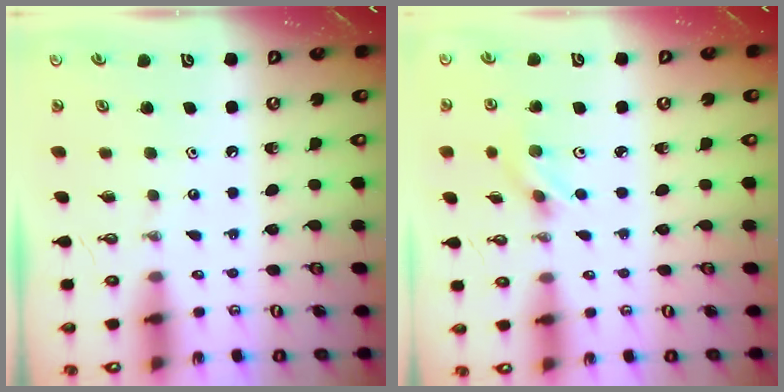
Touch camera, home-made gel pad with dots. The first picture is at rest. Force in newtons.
{"total": 2.6, "press": 2.4, "slide": 0.8}